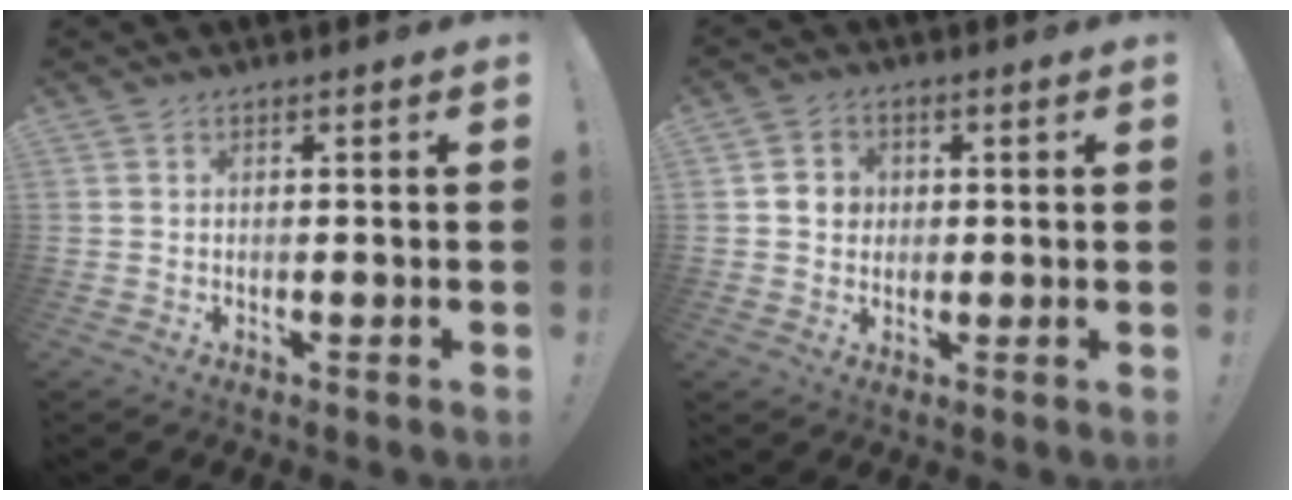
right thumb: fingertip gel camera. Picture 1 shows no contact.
{"total": 5.5, "force": [0.7, 5.2, 1.9], "torque": [-0.024, 0.004, 0.013]}